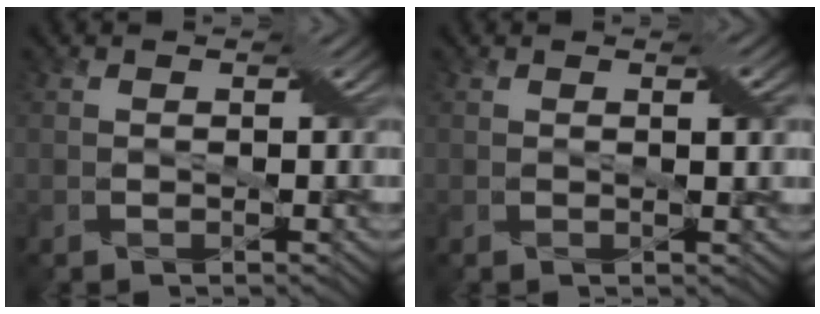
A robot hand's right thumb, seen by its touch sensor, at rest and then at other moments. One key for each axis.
{"total": 2.0, "fx": 0.6, "fy": 0.3, "fz": 1.9, "tx": -0.029, "ty": 0.003, "tz": 0.010}